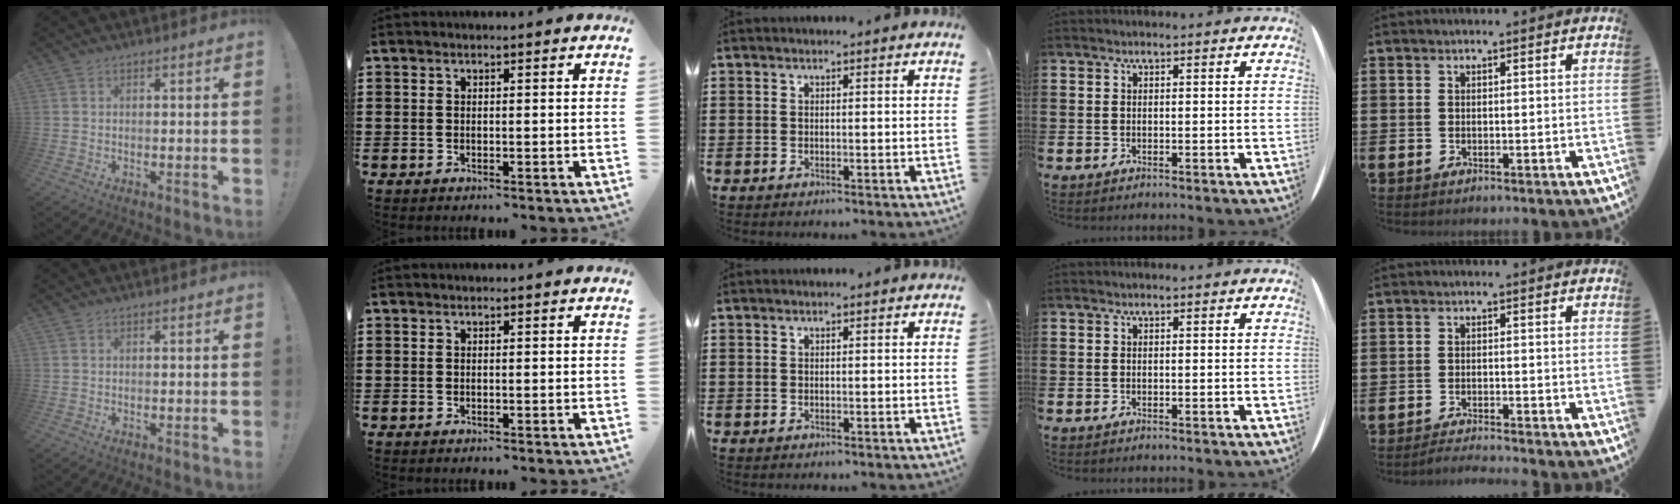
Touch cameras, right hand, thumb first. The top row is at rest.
{"little": {"total": 1.6, "force": [-1.6, -0.2, 0.1], "torque": [-0.004, 0.003, -0.032]}}